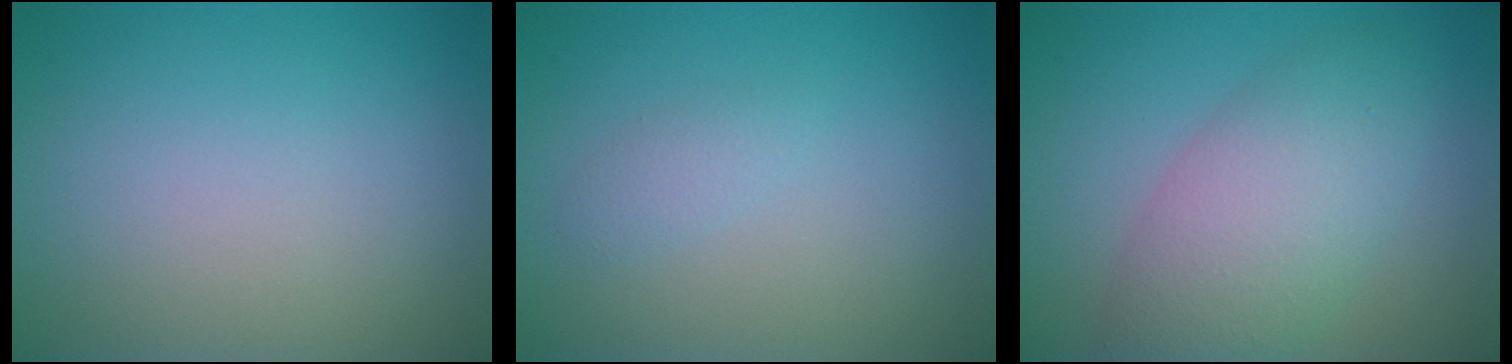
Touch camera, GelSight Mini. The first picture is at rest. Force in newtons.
{"total": 1.1, "press": 1.1, "slide": 0.0}
{"total": 6.1, "press": 6.1, "slide": 0.3}